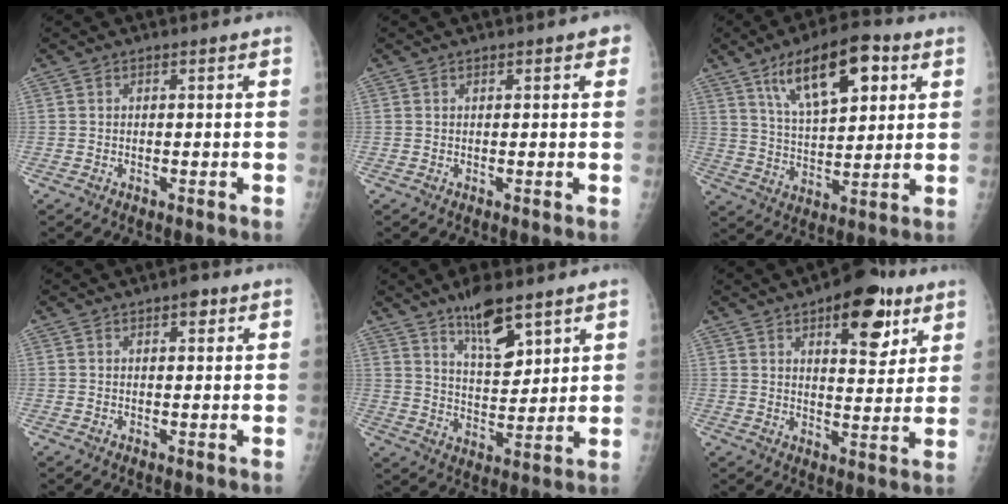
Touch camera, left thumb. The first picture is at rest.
{"total": 1.6, "force": [0.8, 0.7, 1.2], "torque": [-0.004, 0.001, 0.008]}
{"total": 15.5, "force": [7.2, 6.6, 12.0], "torque": [-0.163, -0.019, 0.123]}
{"total": 2.1, "force": [1.2, 1.0, 1.5], "torque": [-0.012, -0.002, 0.014]}
{"total": 10.2, "force": [6.7, 3.7, 6.7], "torque": [-0.093, -0.047, 0.120]}
{"total": 13.0, "force": [6.9, 5.9, 9.4], "torque": [-0.087, -0.028, 0.092]}